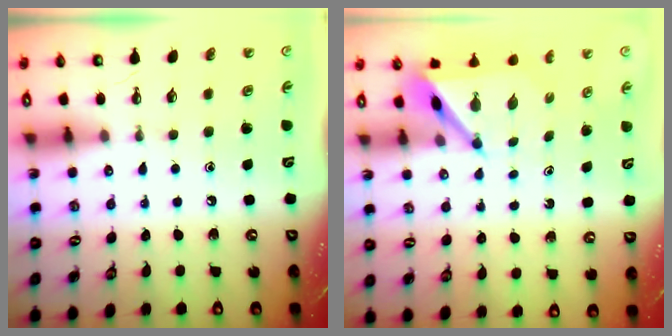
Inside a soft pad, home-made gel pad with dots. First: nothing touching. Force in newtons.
{"total": 7.0, "press": 7.0, "slide": 0.5}